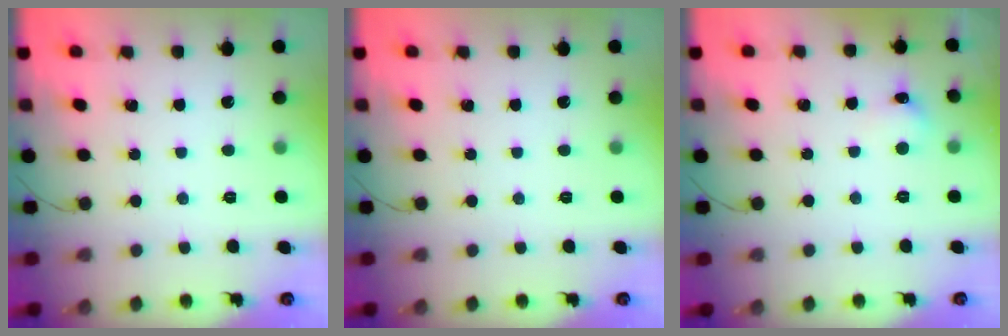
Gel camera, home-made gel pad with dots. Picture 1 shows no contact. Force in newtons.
{"total": 0.0}
{"total": 6.1, "press": 5.9, "slide": 1.7}